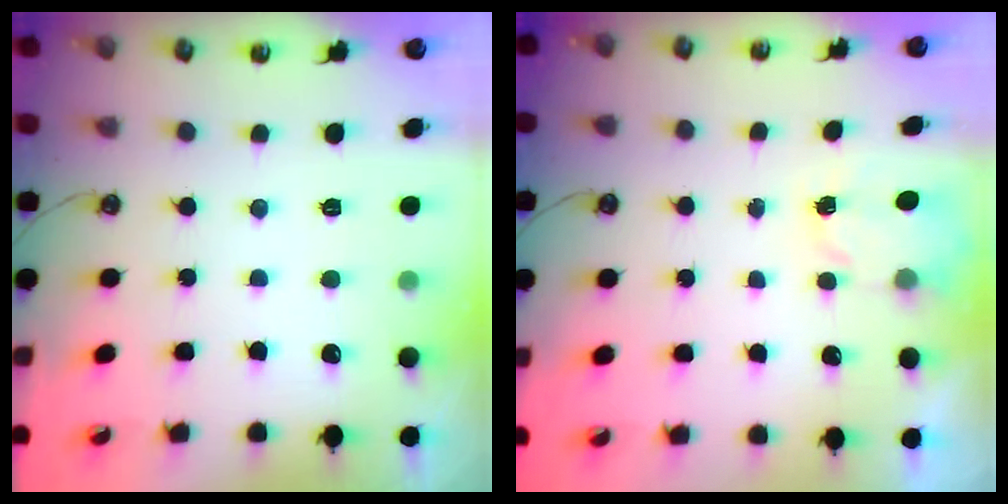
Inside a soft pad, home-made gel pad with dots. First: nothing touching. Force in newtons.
{"total": 2.3, "press": 2.3, "slide": 0.4}